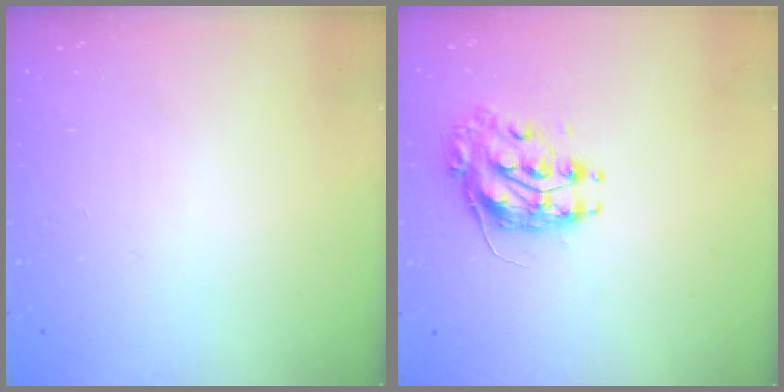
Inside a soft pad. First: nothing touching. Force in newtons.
{"total": 8.3, "press": 8.3, "slide": 0.2}